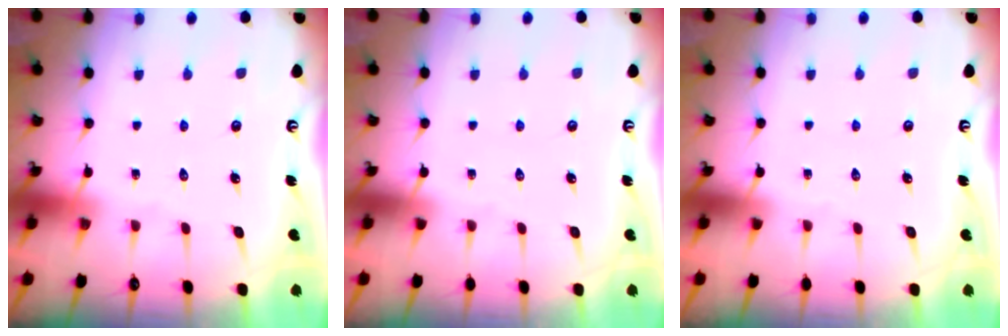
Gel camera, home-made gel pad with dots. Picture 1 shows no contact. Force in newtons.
{"total": 0.0}
{"total": 0.0}